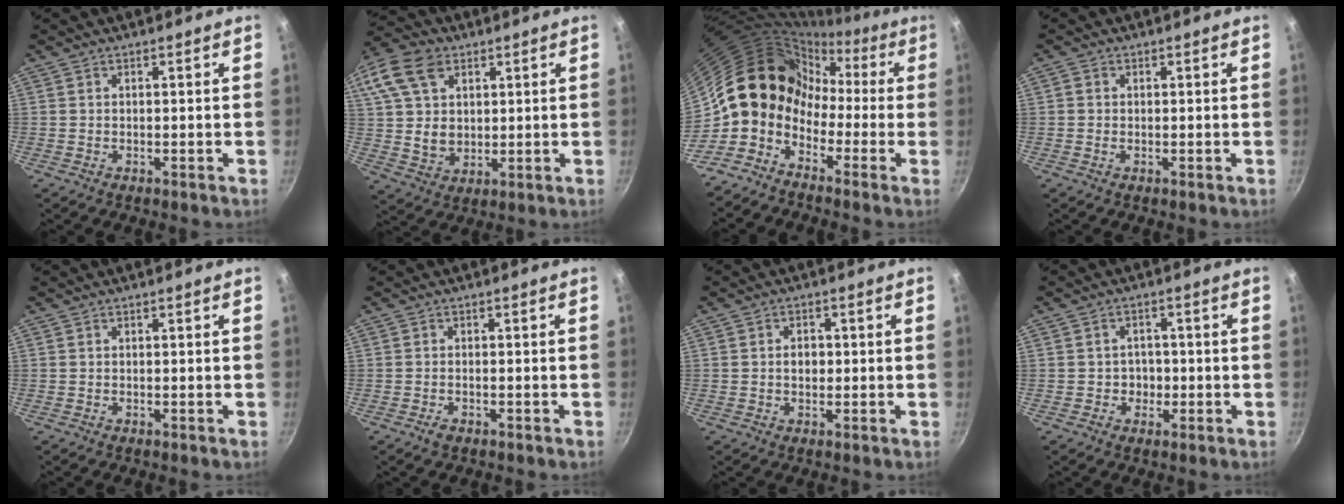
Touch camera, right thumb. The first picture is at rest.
{"total": 19.7, "force": [8.1, 14.2, 11.1], "torque": [-0.240, 0.013, 0.153]}
{"total": 13.3, "force": [-3.2, 10.9, 6.8], "torque": [-0.073, 0.057, -0.093]}
{"total": 0.9, "force": [-0.1, 0.8, 0.4], "torque": [-0.010, 0.003, -0.003]}
{"total": 0.0}
{"total": 1.5, "force": [-1.0, 0.7, 0.9], "torque": [-0.023, 0.007, -0.016]}
{"total": 2.8, "force": [0.0, 2.2, 1.8], "torque": [-0.015, 0.005, -0.001]}
{"total": 3.1, "force": [-0.7, 2.9, 1.0], "torque": [0.009, 0.005, -0.010]}